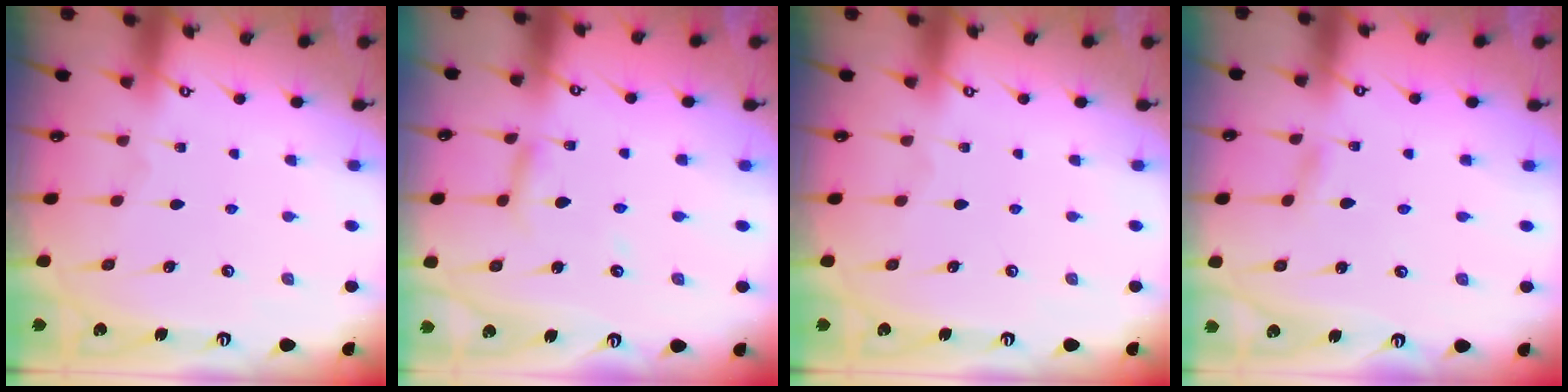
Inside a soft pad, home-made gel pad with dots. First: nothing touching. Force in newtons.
{"total": 4.8, "press": 4.7, "slide": 0.4}
{"total": 0.0}
{"total": 2.4, "press": 2.3, "slide": 0.3}